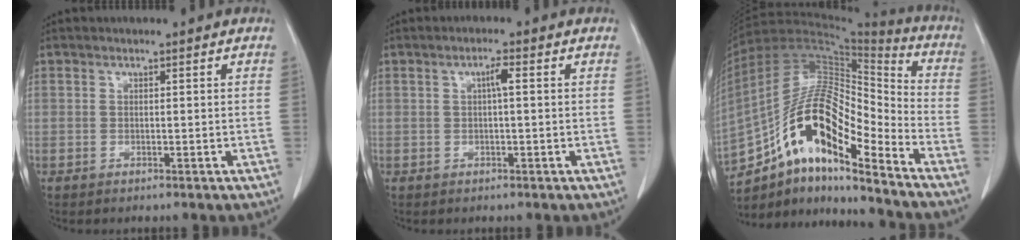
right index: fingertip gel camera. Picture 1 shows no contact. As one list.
[{"total": 1.8, "force": [0.3, 0.2, 1.8], "torque": [-0.032, 0.004, 0.005]}, {"total": 18.0, "force": [-10.6, 4.6, 13.7], "torque": [-0.252, 0.038, -0.181]}]